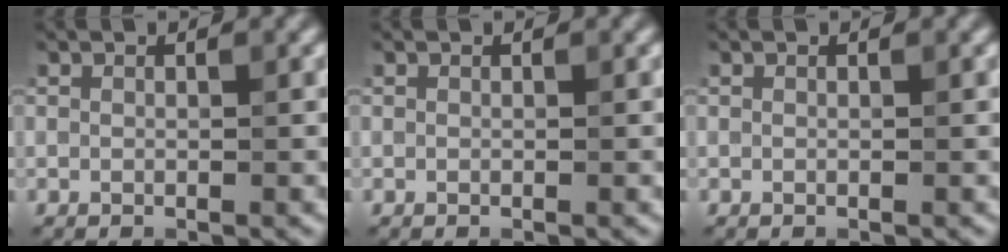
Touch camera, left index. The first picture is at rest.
{"total": 0.0}
{"total": 0.0}